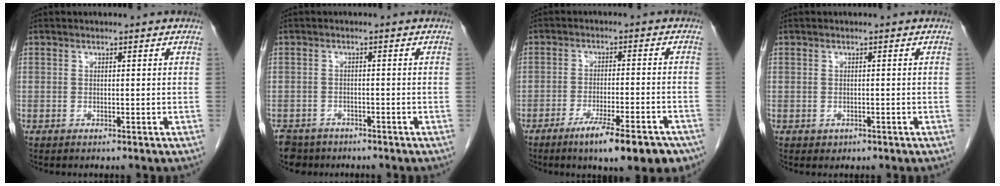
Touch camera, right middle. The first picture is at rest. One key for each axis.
{"total": 5.0, "fx": -4.0, "fy": 3.0, "fz": 0.4, "tx": -0.006, "ty": 0.001, "tz": -0.065}
{"total": 12.6, "fx": -8.9, "fy": 2.4, "fz": 8.6, "tx": -0.096, "ty": -0.008, "tz": -0.125}
{"total": 1.2, "fx": -0.6, "fy": 1.0, "fz": 0.4, "tx": -0.009, "ty": 0.002, "tz": 0.000}